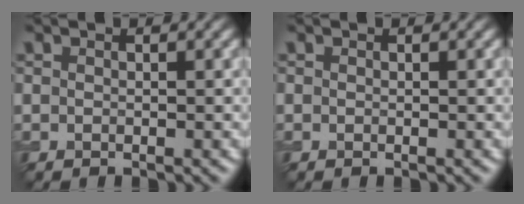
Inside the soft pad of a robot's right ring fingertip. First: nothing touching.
{"total": 0.0}